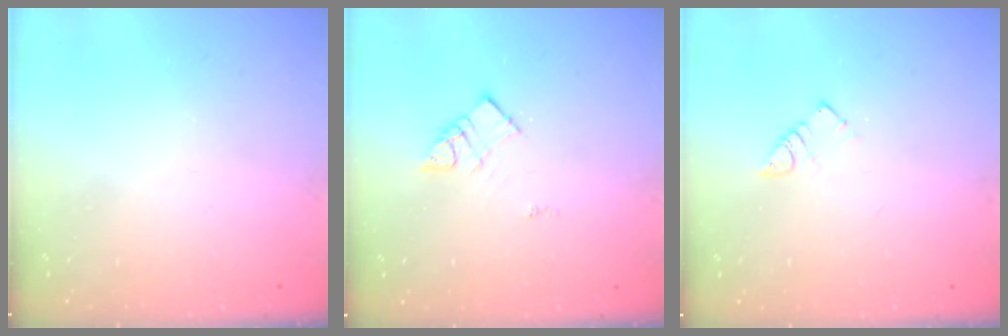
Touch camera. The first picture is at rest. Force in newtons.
{"total": 6.9, "press": 6.9, "slide": 0.3}
{"total": 2.9, "press": 2.9, "slide": 0.5}